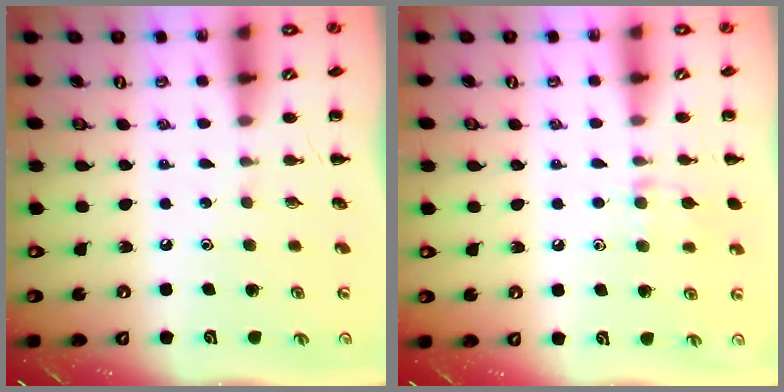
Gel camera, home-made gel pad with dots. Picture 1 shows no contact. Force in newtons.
{"total": 6.9, "press": 6.5, "slide": 2.3}